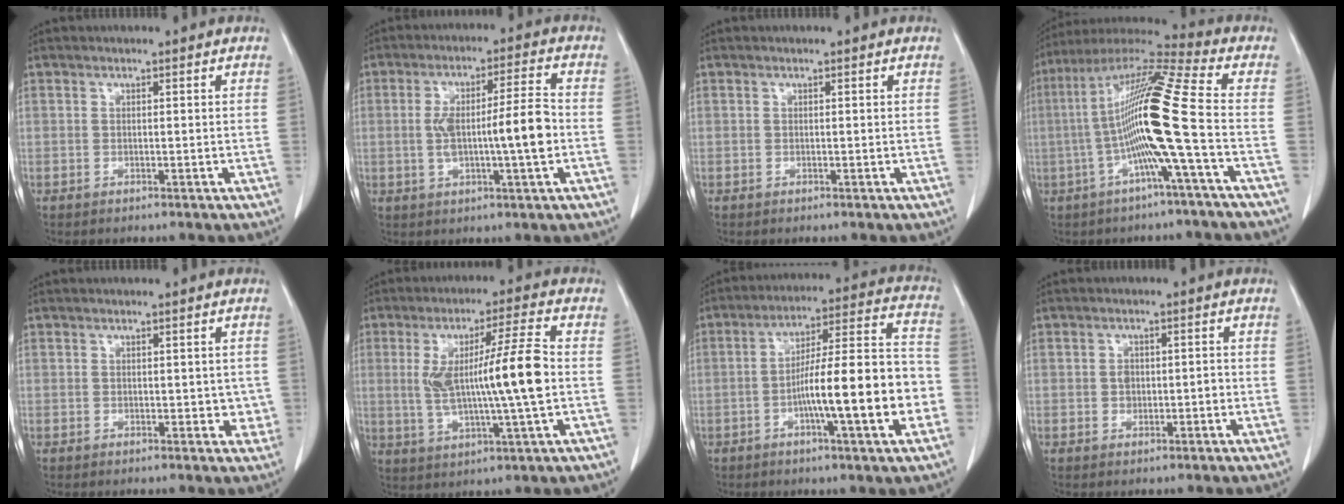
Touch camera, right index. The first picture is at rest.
{"total": 10.0, "force": [-1.1, 0.7, 9.9], "torque": [-0.171, 0.014, -0.020]}
{"total": 0.0}
{"total": 15.7, "force": [-2.6, -1.4, 15.5], "torque": [-0.288, 0.015, -0.064]}
{"total": 2.8, "force": [0.0, 1.8, 2.1], "torque": [-0.012, 0.002, 0.002]}
{"total": 12.7, "force": [0.2, 0.1, 12.7], "torque": [-0.235, 0.007, 0.005]}
{"total": 17.0, "force": [-4.4, 1.3, 16.4], "torque": [-0.252, 0.018, -0.067]}
{"total": 2.3, "force": [-0.3, 1.6, 1.6], "torque": [-0.023, 0.006, -0.002]}